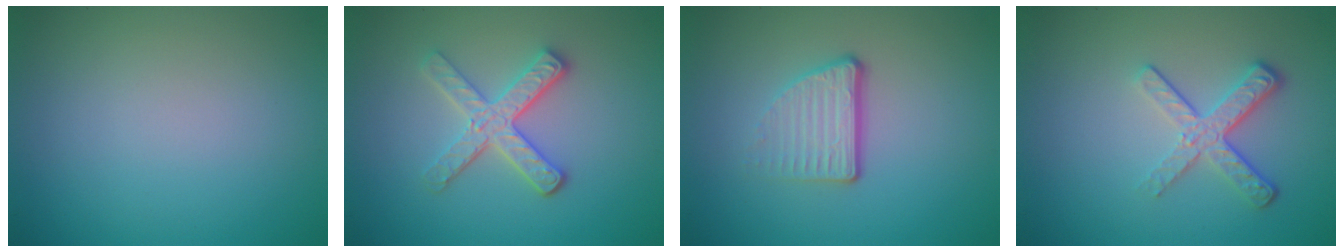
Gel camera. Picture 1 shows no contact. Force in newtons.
{"total": 3.5, "press": 3.0, "slide": 1.8}
{"total": 3.7, "press": 2.2, "slide": 3.0}
{"total": 3.5, "press": 2.5, "slide": 2.5}